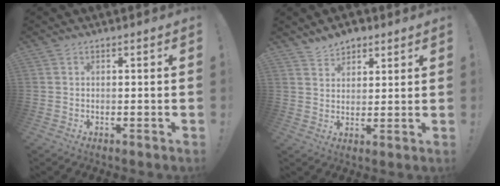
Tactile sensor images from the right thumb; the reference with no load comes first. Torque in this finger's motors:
{"motor_torque": [-0.03, 0.04, 0.00, -0.01, 0.00]}